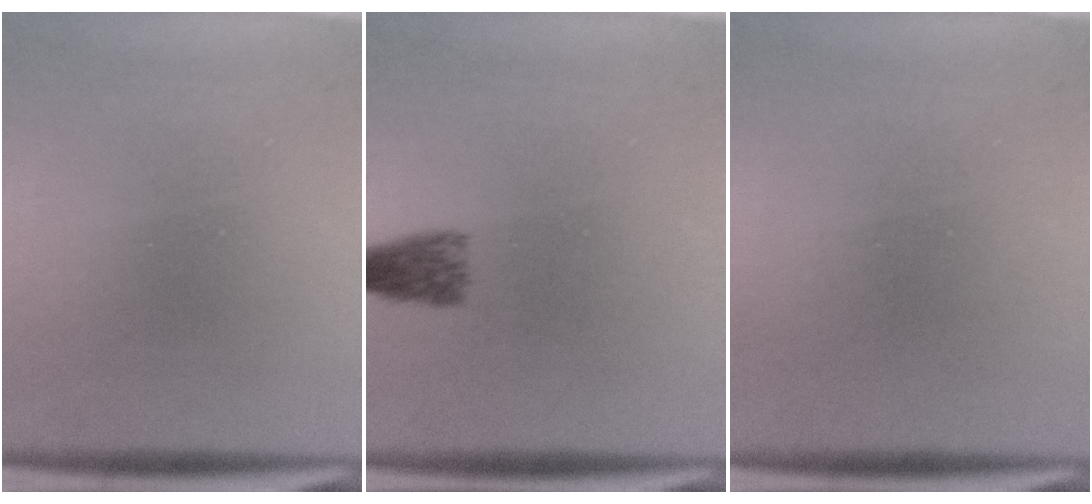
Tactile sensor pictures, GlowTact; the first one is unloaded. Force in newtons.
{"total": 2.7}
{"total": 1.6}